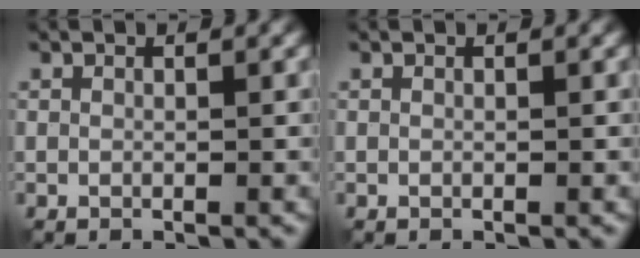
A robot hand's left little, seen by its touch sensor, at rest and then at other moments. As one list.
[{"total": 0.0}]